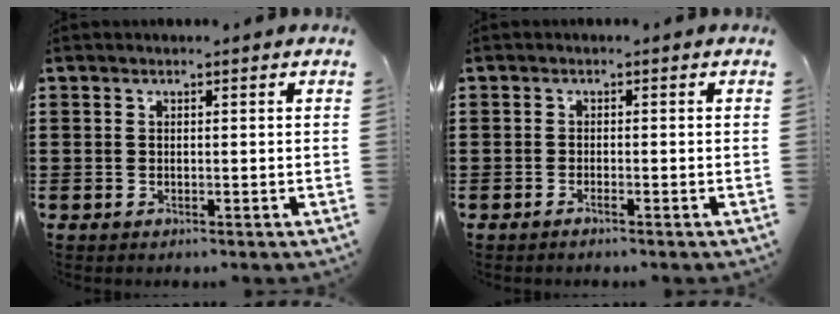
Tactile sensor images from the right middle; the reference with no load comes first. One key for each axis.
{"total": 0.8, "fx": -0.6, "fy": 0.0, "fz": 0.6, "tx": -0.010, "ty": -0.003, "tz": -0.011}